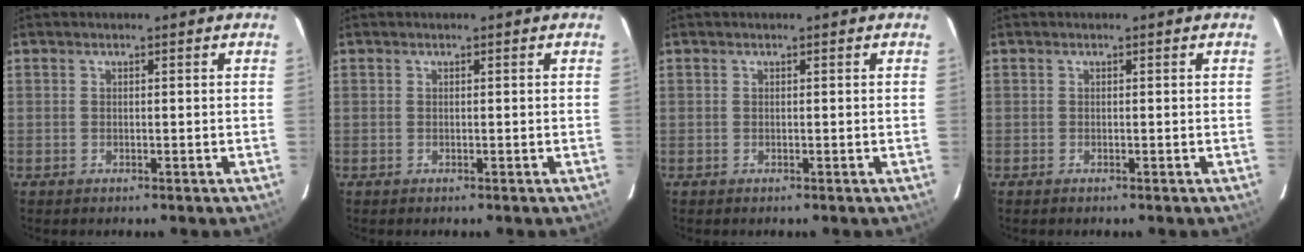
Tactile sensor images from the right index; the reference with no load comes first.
{"total": 0.0}
{"total": 0.0}
{"total": 0.0}